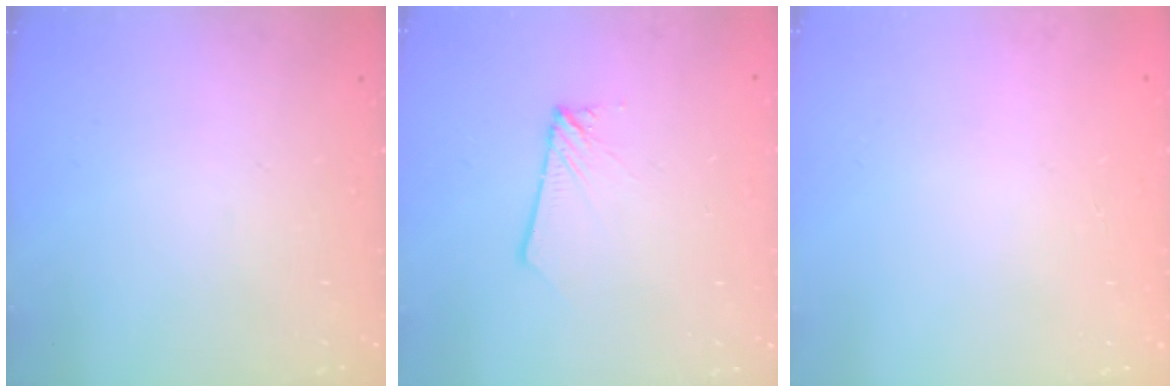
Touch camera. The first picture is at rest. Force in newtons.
{"total": 1.8, "press": 1.8, "slide": 0.2}
{"total": 0.0}